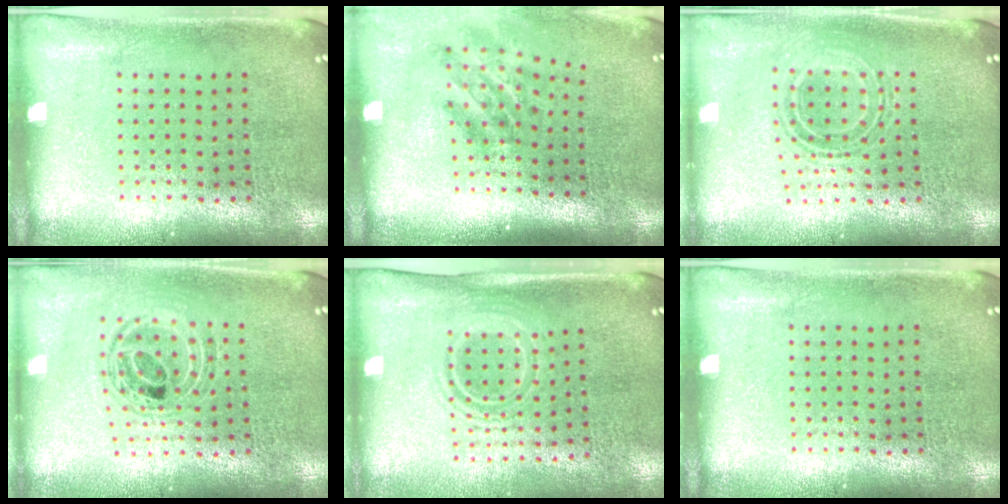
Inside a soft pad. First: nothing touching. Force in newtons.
{"total": 1.9, "press": 1.2, "slide": 1.5}
{"total": 0.8, "press": 0.8, "slide": 0.2}
{"total": 0.7, "press": 0.7, "slide": 0.2}
{"total": 1.6, "press": 1.2, "slide": 1.1}
{"total": 0.0}